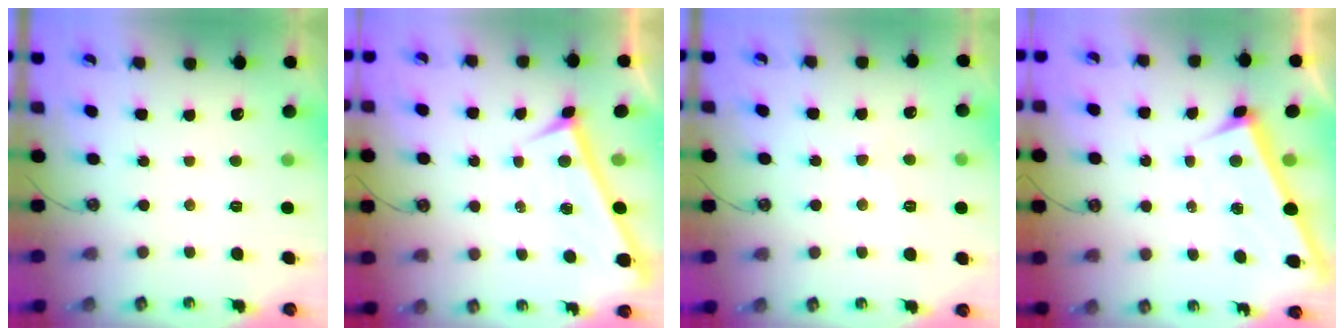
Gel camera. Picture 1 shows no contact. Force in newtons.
{"total": 0.0}
{"total": 2.2, "press": 2.2, "slide": 0.6}
{"total": 2.9, "press": 2.9, "slide": 0.4}